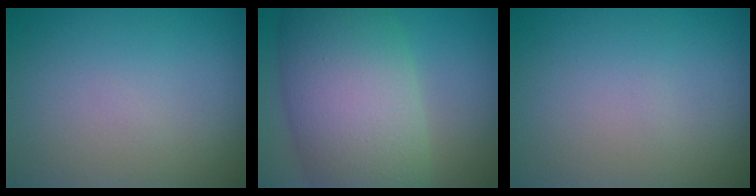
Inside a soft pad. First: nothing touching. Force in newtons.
{"total": 11.7, "press": 11.7, "slide": 0.8}
{"total": 0.0}